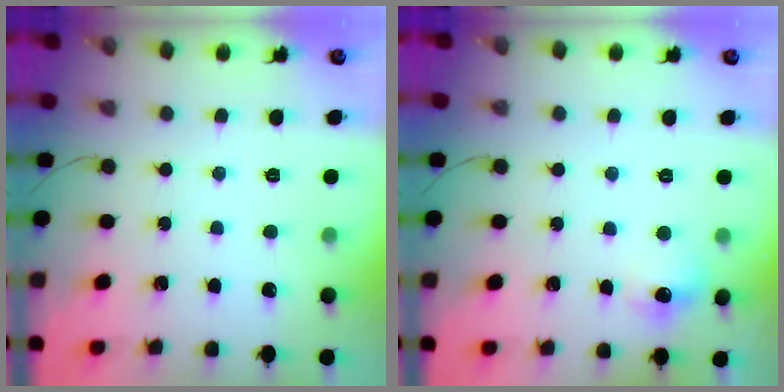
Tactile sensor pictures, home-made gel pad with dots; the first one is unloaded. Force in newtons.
{"total": 7.1, "press": 6.9, "slide": 1.7}